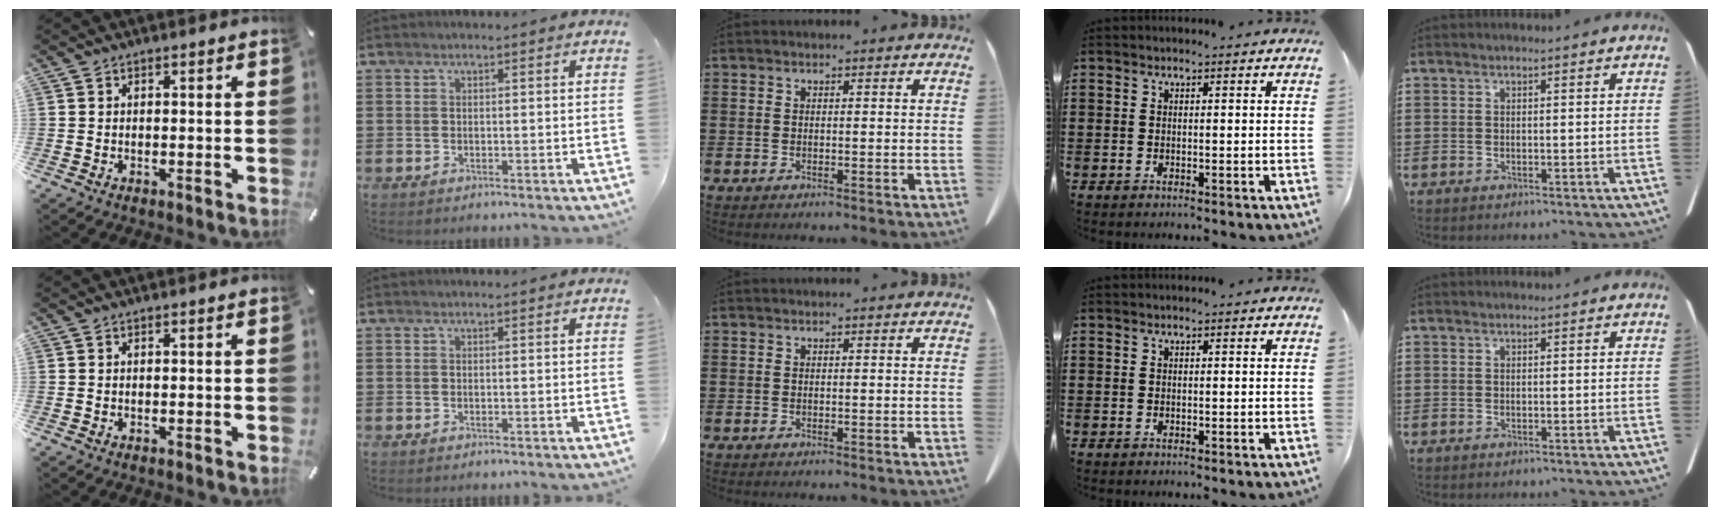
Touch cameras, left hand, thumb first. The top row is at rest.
{}